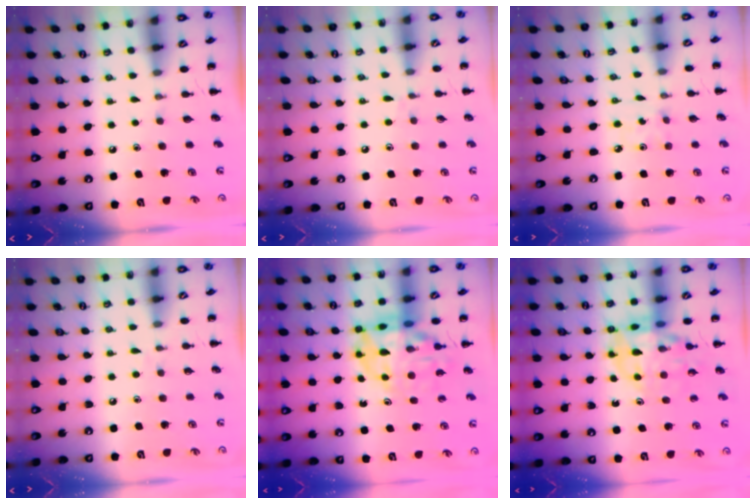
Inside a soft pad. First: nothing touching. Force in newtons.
{"total": 3.9, "press": 3.5, "slide": 1.7}
{"total": 1.2, "press": 1.1, "slide": 0.4}
{"total": 2.8, "press": 2.6, "slide": 1.0}
{"total": 17.0, "press": 16.6, "slide": 4.0}
{"total": 12.8, "press": 12.4, "slide": 3.1}